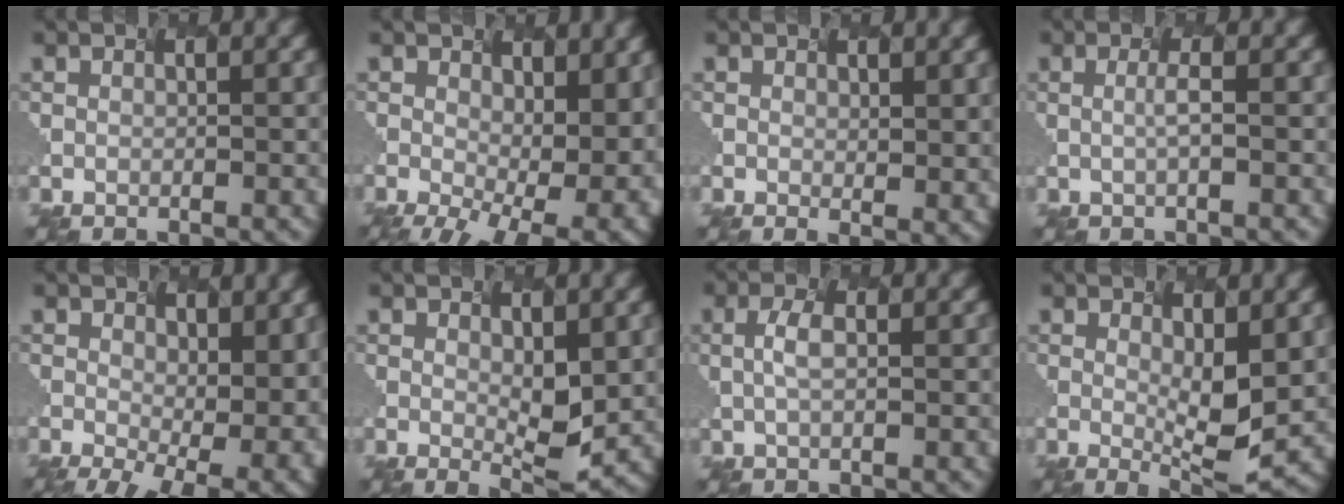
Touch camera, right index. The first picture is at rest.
{"total": 8.3, "force": [-1.0, 3.1, 7.6], "torque": [-0.122, -0.035, 0.045]}
{"total": 0.7, "force": [0.1, -0.5, 0.4], "torque": [-0.019, -0.019, 0.033]}
{"total": 1.3, "force": [-0.9, -0.9, -0.1], "torque": [-0.025, -0.010, 0.012]}
{"total": 7.3, "force": [-0.6, 2.5, 6.9], "torque": [-0.104, -0.032, 0.044]}
{"total": 1.8, "force": [-0.4, -0.5, 1.7], "torque": [-0.056, -0.025, 0.028]}
{"total": 1.2, "force": [-0.9, -0.7, 0.2], "torque": [-0.034, -0.007, 0.017]}
{"total": 3.0, "force": [-0.6, -0.3, 2.9], "torque": [-0.072, -0.029, 0.025]}